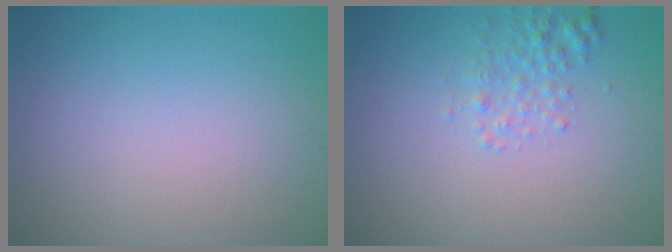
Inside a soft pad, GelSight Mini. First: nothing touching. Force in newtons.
{"total": 1.7, "press": 1.7, "slide": 0.1}